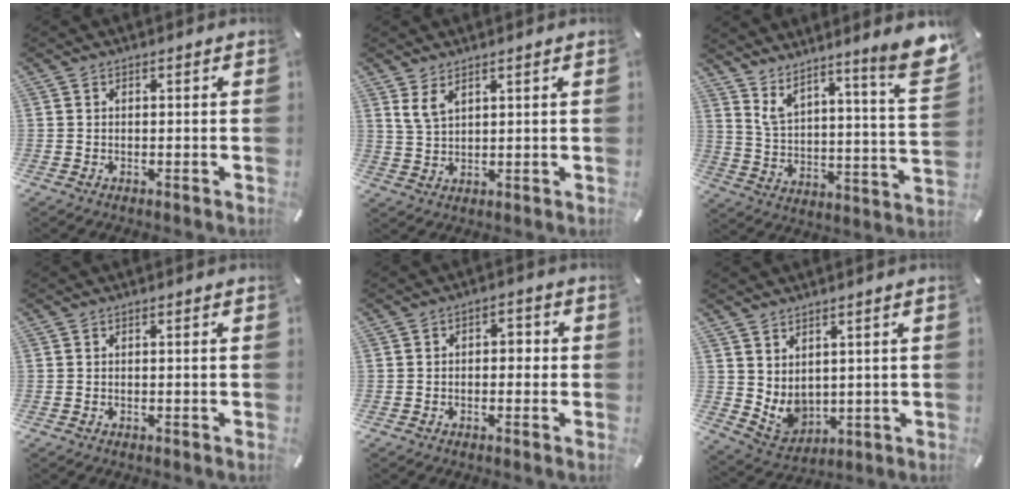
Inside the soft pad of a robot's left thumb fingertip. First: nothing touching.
{"total": 4.4, "force": [2.8, 2.1, 2.6], "torque": [-0.056, -0.002, 0.053]}
{"total": 12.3, "force": [9.6, 2.0, 7.4], "torque": [-0.142, -0.081, 0.160]}
{"total": 0.6, "force": [0.1, -0.1, 0.6], "torque": [-0.008, -0.002, 0.001]}
{"total": 2.7, "force": [-0.9, 1.7, 1.9], "torque": [-0.028, 0.010, -0.023]}
{"total": 6.2, "force": [3.5, 4.9, 1.4], "torque": [-0.050, -0.034, 0.072]}